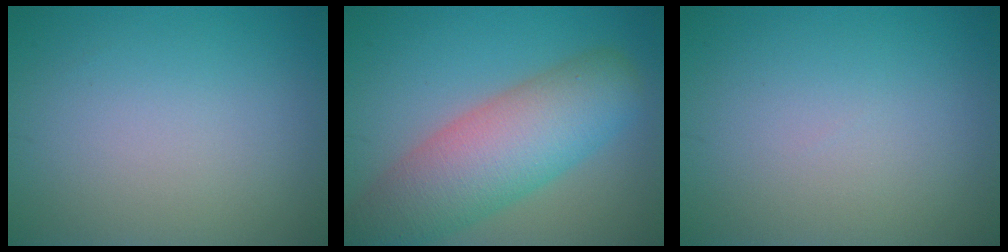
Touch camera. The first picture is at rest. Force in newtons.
{"total": 8.9, "press": 8.9, "slide": 0.6}
{"total": 0.0}